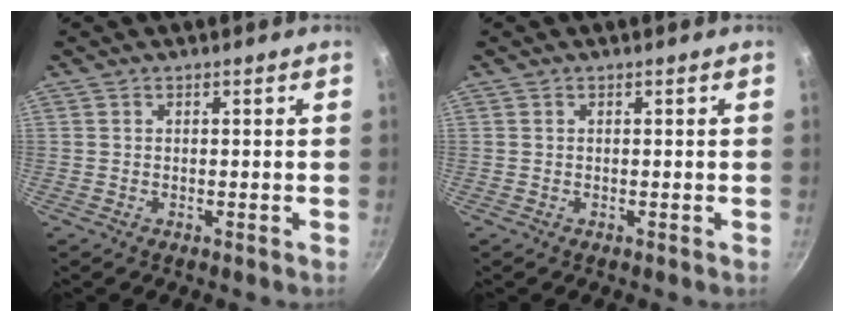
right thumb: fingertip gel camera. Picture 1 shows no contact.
{"total": 0.0}